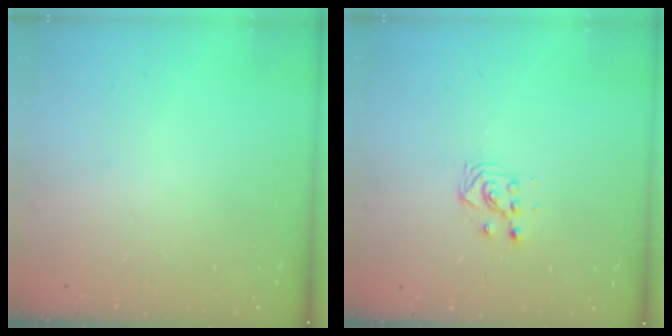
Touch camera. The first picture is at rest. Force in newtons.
{"total": 2.7, "press": 2.7, "slide": 0.3}